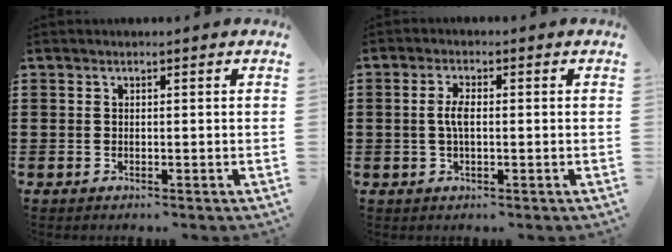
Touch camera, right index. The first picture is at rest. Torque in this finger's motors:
{"motor_torque": [0.87, -0.33, 0.44, 0.12]}